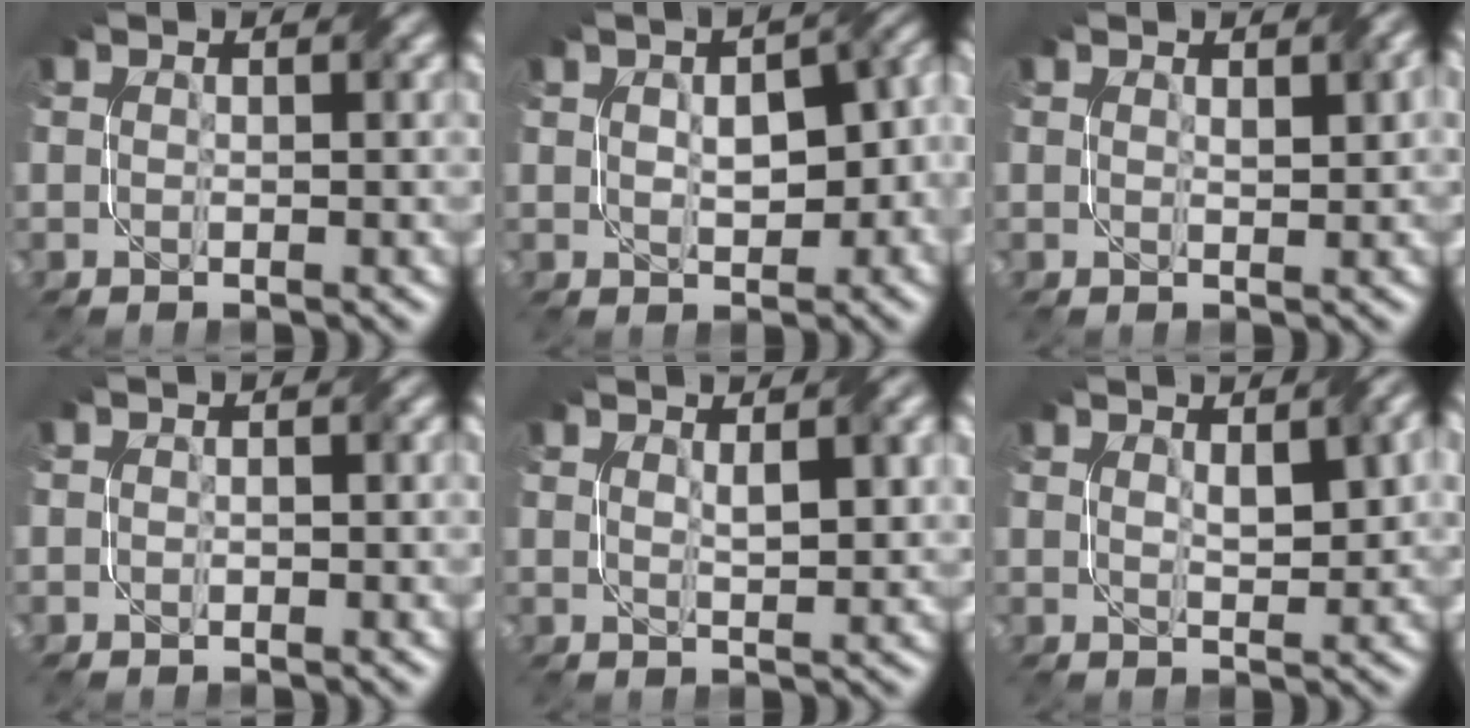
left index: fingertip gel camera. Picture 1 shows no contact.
{"total": 8.3, "force": [0.4, 5.0, 6.7], "torque": [-0.074, 0.015, 0.017]}
{"total": 1.4, "force": [0.7, 0.3, 1.2], "torque": [-0.017, 0.000, 0.014]}
{"total": 0.6, "force": [-0.3, 0.4, 0.3], "torque": [-0.008, -0.005, -0.008]}
{"total": 3.0, "force": [1.0, 0.7, 2.7], "torque": [-0.044, 0.003, 0.021]}
{"total": 3.3, "force": [1.2, 1.0, 2.8], "torque": [-0.049, 0.002, 0.025]}